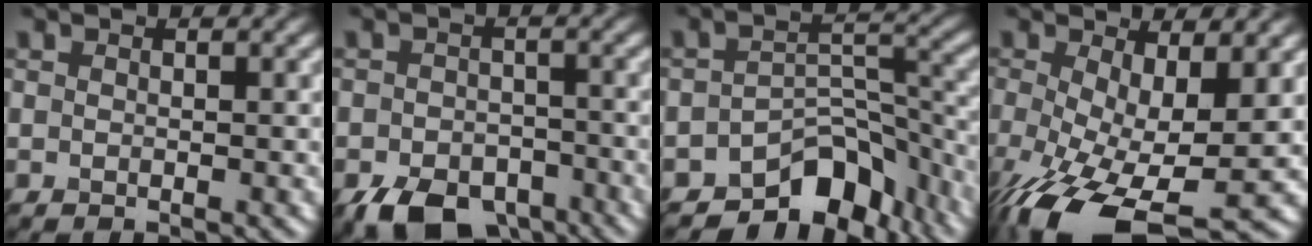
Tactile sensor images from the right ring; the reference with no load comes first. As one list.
[{"total": 7.2, "force": [-4.7, 4.1, 3.6], "torque": [-0.059, -0.015, -0.074]}, {"total": 8.5, "force": [-6.1, 4.1, 4.2], "torque": [-0.043, -0.013, -0.100]}, {"total": 11.6, "force": [-4.1, 4.8, 9.8], "torque": [-0.201, -0.041, -0.062]}]